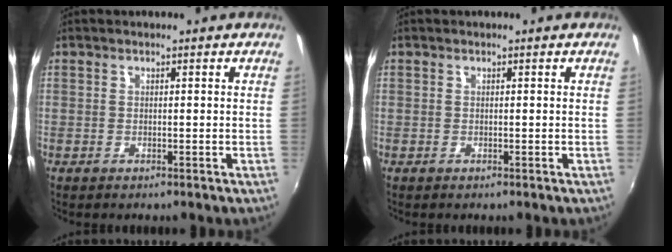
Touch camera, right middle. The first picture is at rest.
{"total": 0.0}